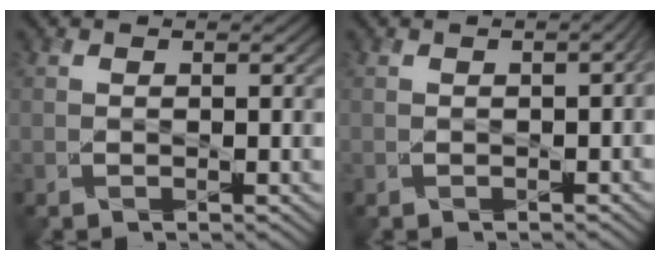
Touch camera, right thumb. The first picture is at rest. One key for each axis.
{"total": 1.9, "fx": -0.2, "fy": 0.9, "fz": 1.6, "tx": -0.024, "ty": 0.000, "tz": 0.001}